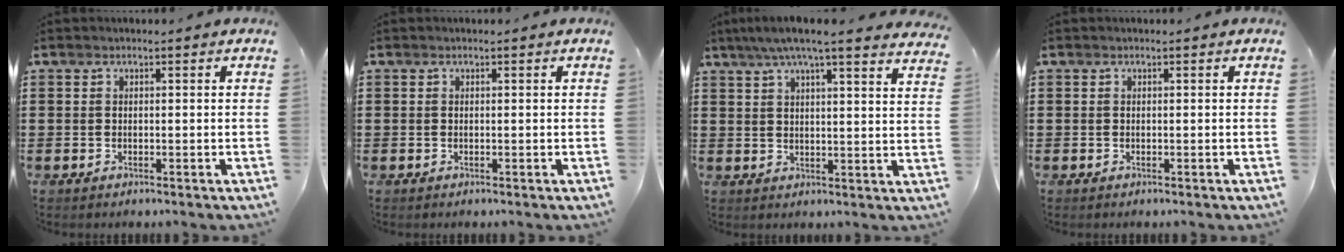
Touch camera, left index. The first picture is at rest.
{"total": 0.0}
{"total": 6.4, "force": [5.3, 0.0, 3.5], "torque": [-0.084, -0.014, 0.093]}
{"total": 0.0}